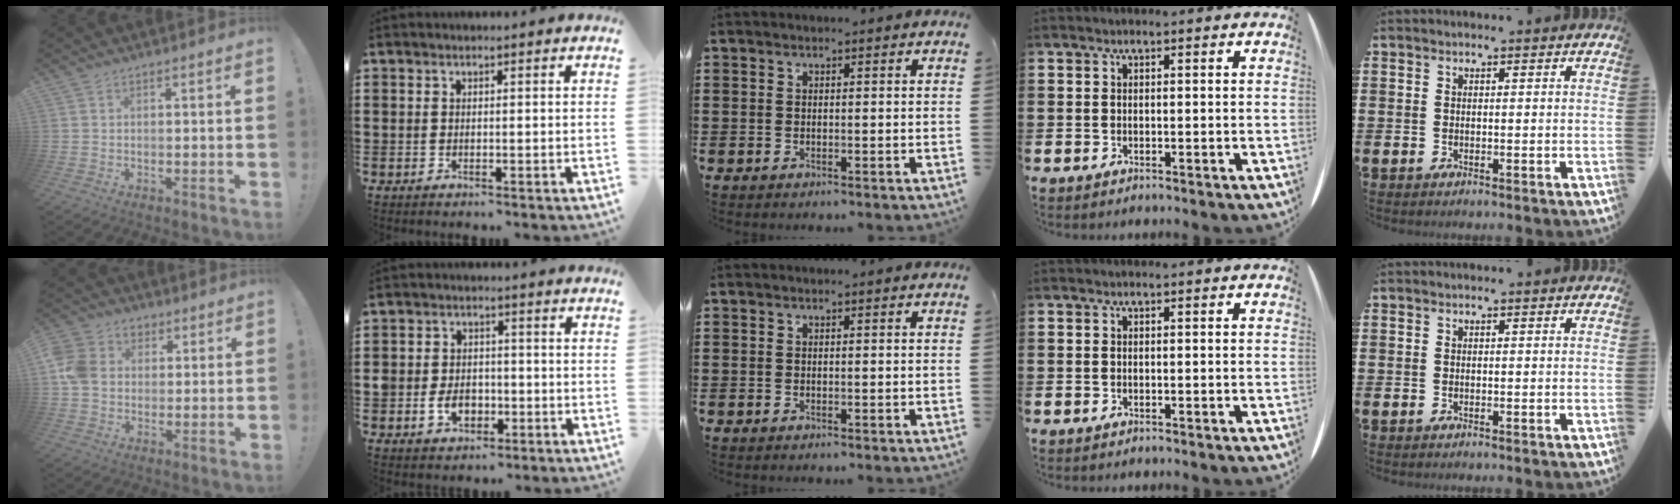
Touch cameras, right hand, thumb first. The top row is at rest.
{"thumb": {"total": 10.6, "force": [1.7, 9.0, 5.3], "torque": [-0.102, 0.008, 0.034]}, "index": {"total": 4.9, "force": [-1.5, 3.8, 2.7], "torque": [-0.047, 0.005, -0.027]}}